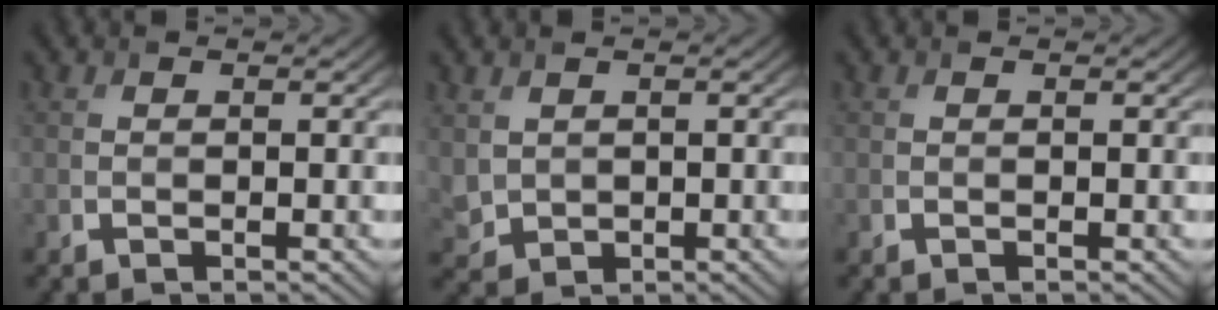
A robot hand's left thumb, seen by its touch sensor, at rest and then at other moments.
{"total": 2.7, "force": [1.2, 2.2, 1.2], "torque": [-0.045, -0.007, 0.029]}
{"total": 0.0}